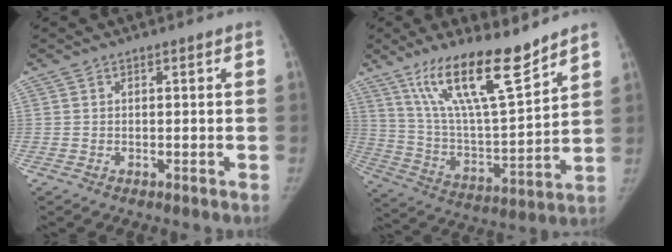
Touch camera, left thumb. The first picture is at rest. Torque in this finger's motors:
{"motor_torque": [0.55, -0.12, 1.52, -1.25, 0.55]}